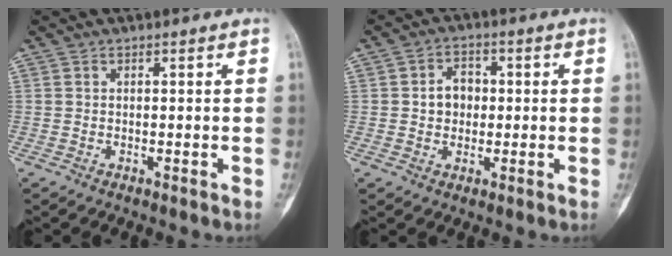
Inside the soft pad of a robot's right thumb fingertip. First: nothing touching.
{"total": 5.2, "force": [0.2, 4.2, 3.0], "torque": [-0.024, 0.014, 0.000]}